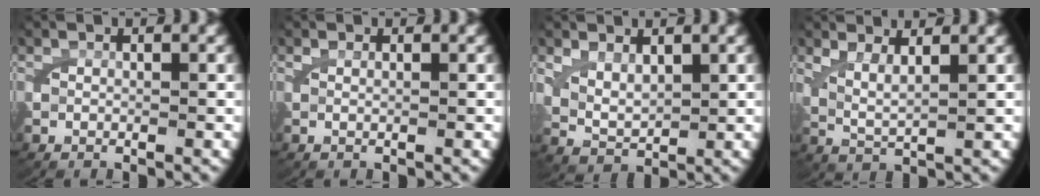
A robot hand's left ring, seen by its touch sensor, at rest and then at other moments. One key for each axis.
{"total": 0.8, "fx": 0.4, "fy": -0.1, "fz": 0.7, "tx": -0.016, "ty": -0.003, "tz": 0.009}
{"total": 3.3, "fx": 1.1, "fy": 2.3, "fz": 2.1, "tx": -0.053, "ty": -0.015, "tz": 0.028}
{"total": 3.6, "fx": 1.5, "fy": 1.6, "fz": 2.8, "tx": -0.058, "ty": -0.011, "tz": 0.030}